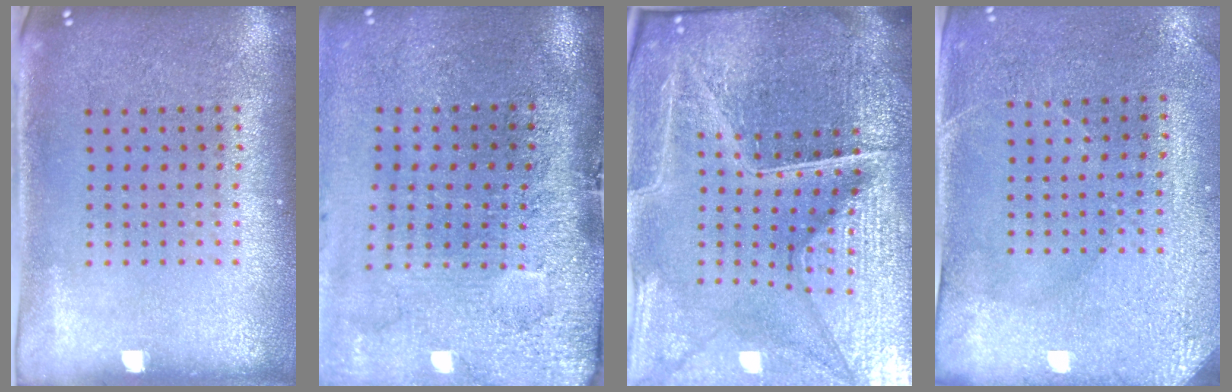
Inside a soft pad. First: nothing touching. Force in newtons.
{"total": 4.7, "press": 3.6, "slide": 3.1}
{"total": 6.8, "press": 6.0, "slide": 3.1}
{"total": 2.9, "press": 2.7, "slide": 1.0}